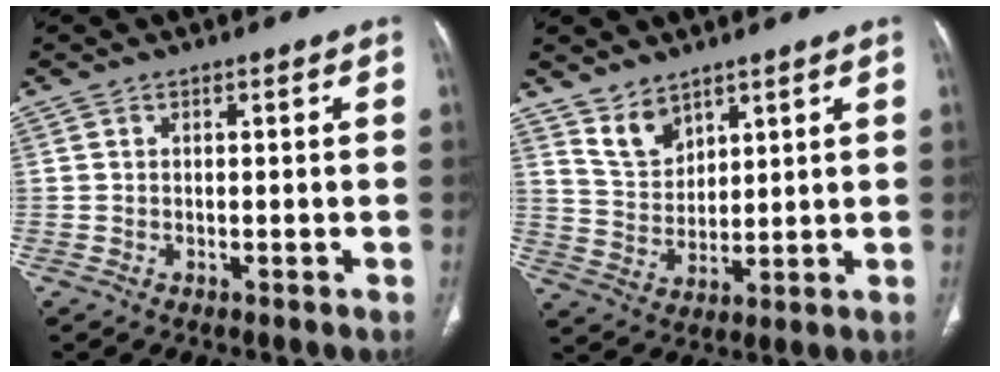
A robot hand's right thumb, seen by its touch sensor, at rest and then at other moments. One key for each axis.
{"total": 6.1, "fx": 4.7, "fy": 3.2, "fz": 2.2, "tx": -0.026, "ty": -0.035, "tz": 0.103}